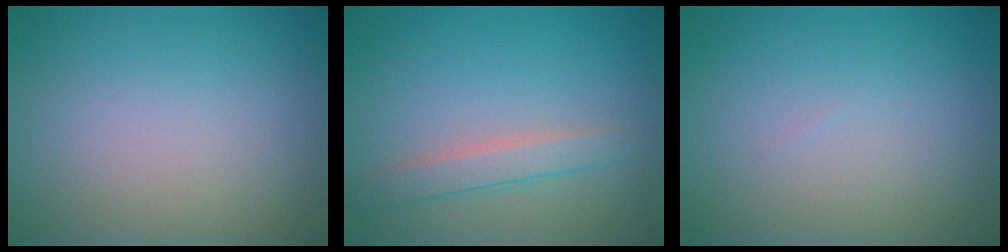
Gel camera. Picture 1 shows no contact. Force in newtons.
{"total": 2.2, "press": 2.2, "slide": 0.1}
{"total": 0.0}